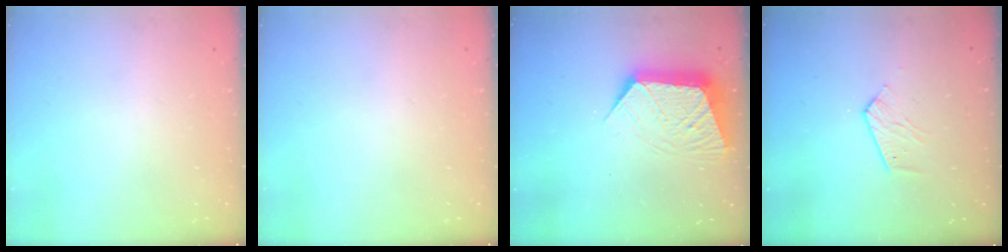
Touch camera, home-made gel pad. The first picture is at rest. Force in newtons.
{"total": 0.0}
{"total": 11.2, "press": 11.1, "slide": 0.8}
{"total": 5.6, "press": 5.6, "slide": 0.5}